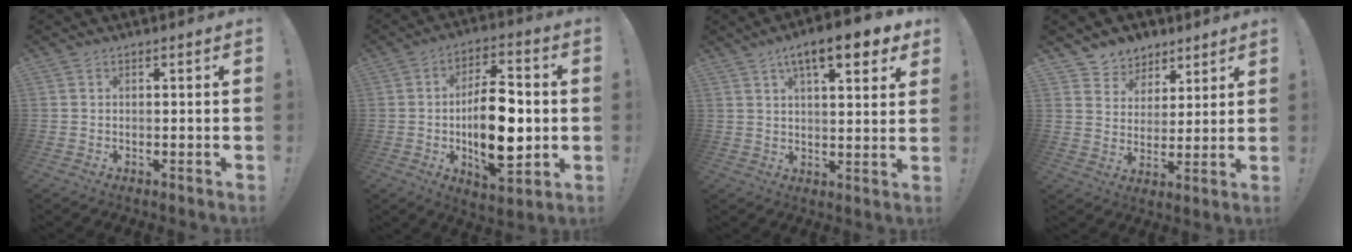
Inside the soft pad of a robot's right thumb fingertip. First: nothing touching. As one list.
[{"total": 18.1, "force": [-1.6, 8.8, 15.8], "torque": [-0.265, 0.001, -0.029]}, {"total": 11.6, "force": [6.4, 3.1, 9.2], "torque": [-0.127, -0.028, 0.098]}, {"total": 6.9, "force": [4.5, 5.2, 0.2], "torque": [-0.008, -0.040, 0.092]}]